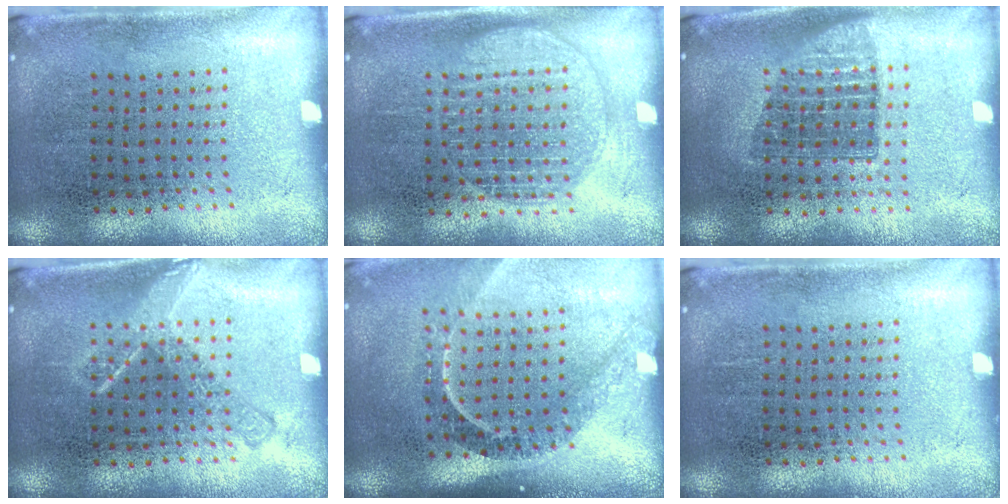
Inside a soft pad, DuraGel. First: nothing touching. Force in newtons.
{"total": 1.3, "press": 1.3, "slide": 0.4}
{"total": 1.4, "press": 1.2, "slide": 0.8}
{"total": 2.3, "press": 2.3, "slide": 0.4}
{"total": 2.3, "press": 1.6, "slide": 1.6}
{"total": 0.0}